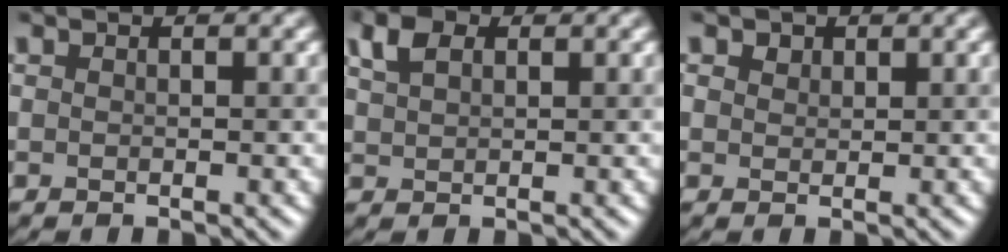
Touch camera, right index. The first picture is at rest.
{"total": 2.8, "force": [1.5, 1.6, 1.6], "torque": [-0.040, 0.007, 0.037]}
{"total": 1.0, "force": [0.7, 0.7, 0.3], "torque": [-0.006, 0.001, 0.014]}